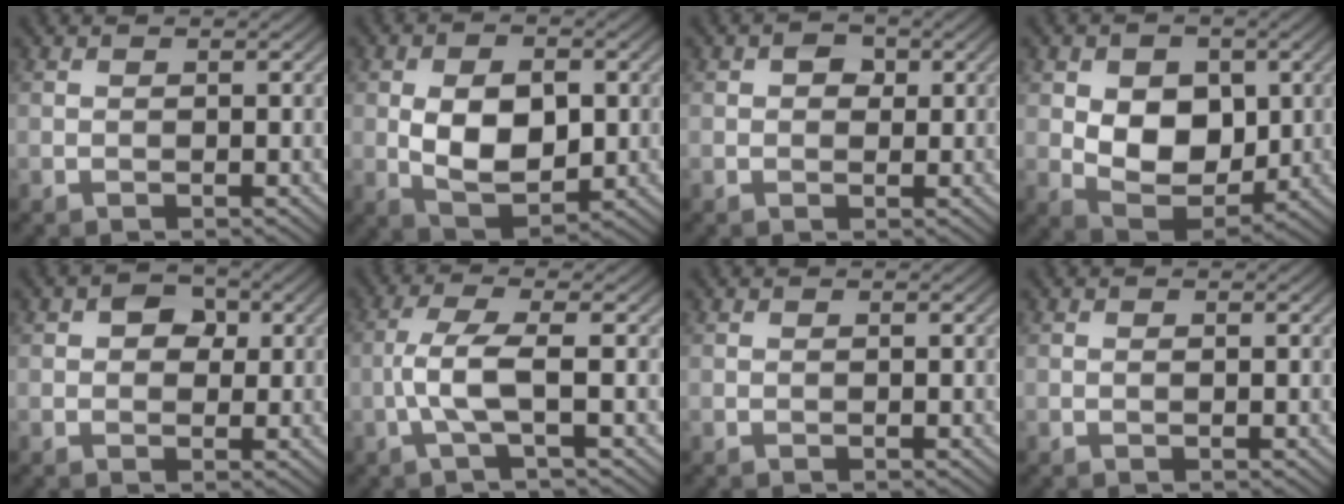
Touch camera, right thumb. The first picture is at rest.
{"total": 8.6, "force": [-0.2, 5.1, 7.0], "torque": [-0.128, -0.004, -0.004]}
{"total": 2.1, "force": [0.5, 1.6, 1.2], "torque": [-0.021, 0.001, 0.003]}
{"total": 8.9, "force": [0.7, 6.2, 6.3], "torque": [-0.120, -0.011, 0.009]}
{"total": 3.1, "force": [0.7, 2.4, 1.9], "torque": [-0.030, 0.003, 0.003]}
{"total": 4.7, "force": [-1.0, 0.8, 4.6], "torque": [-0.097, 0.013, -0.030]}
{"total": 0.0}
{"total": 0.0}